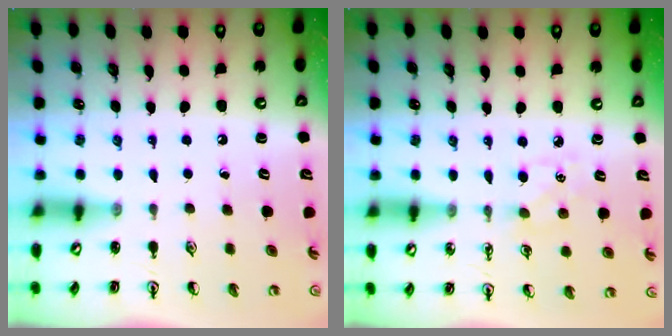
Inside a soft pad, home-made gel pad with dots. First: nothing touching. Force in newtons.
{"total": 5.7, "press": 5.7, "slide": 0.8}